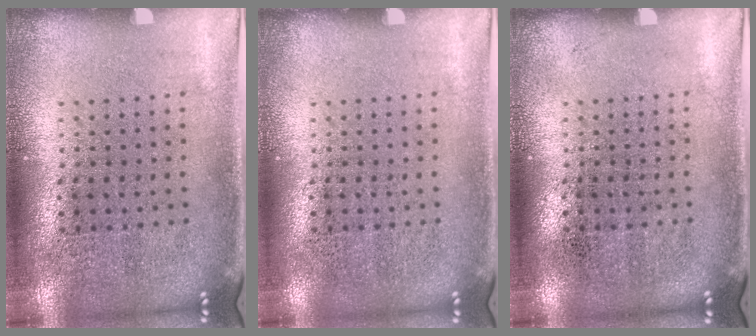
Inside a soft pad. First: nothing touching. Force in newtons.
{"total": 0.0}
{"total": 0.0}